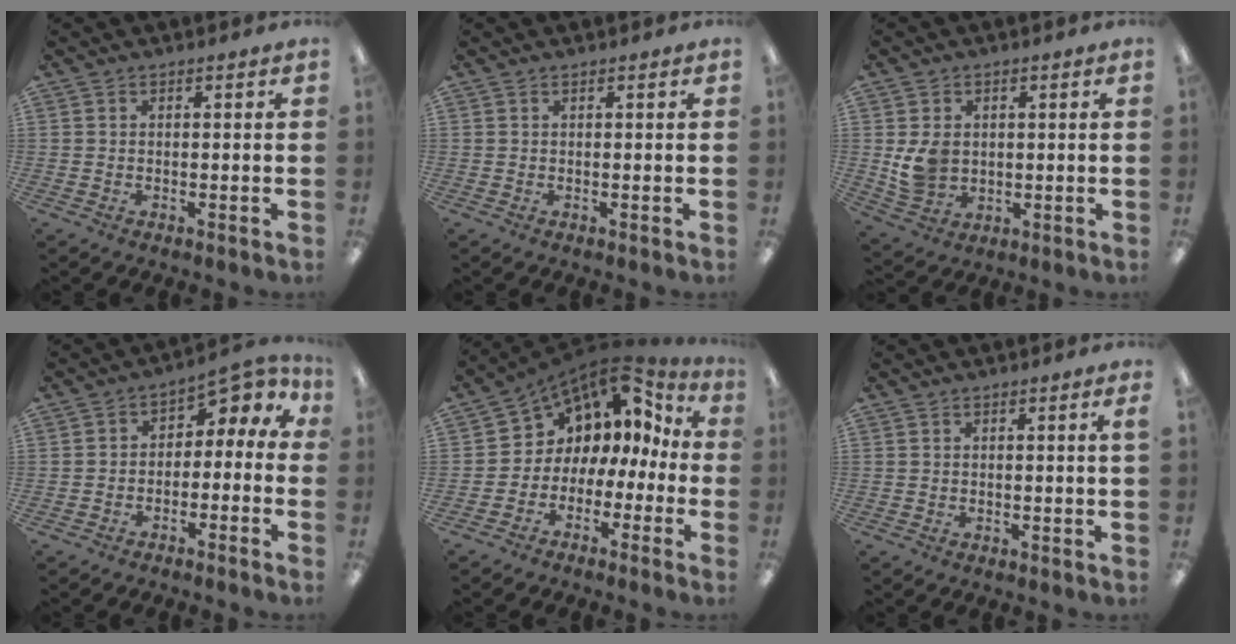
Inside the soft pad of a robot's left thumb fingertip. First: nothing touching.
{"total": 0.0}
{"total": 7.0, "force": [0.8, 5.8, 3.7], "torque": [-0.072, 0.005, 0.017]}
{"total": 3.7, "force": [-1.4, 2.8, 1.9], "torque": [-0.027, 0.011, -0.033]}
{"total": 6.0, "force": [3.8, 4.5, 1.5], "torque": [-0.045, -0.050, 0.068]}
{"total": 0.9, "force": [0.2, -0.2, 0.8], "torque": [-0.014, -0.002, 0.003]}